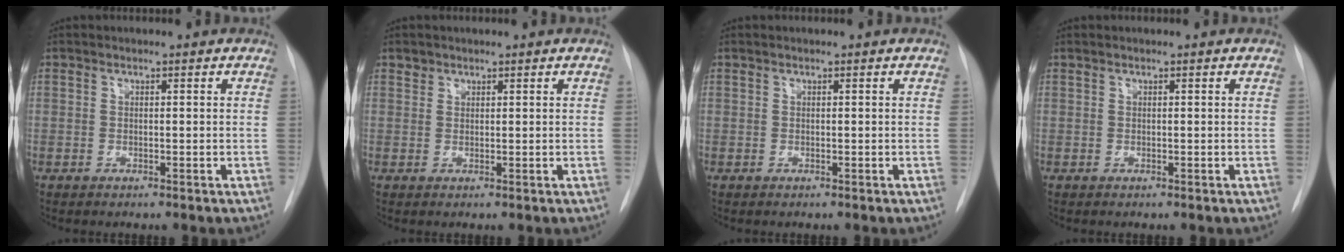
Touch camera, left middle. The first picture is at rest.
{"total": 1.0, "force": [0.8, 0.7, -0.1], "torque": [0.009, 0.003, 0.010]}
{"total": 0.0}
{"total": 0.0}